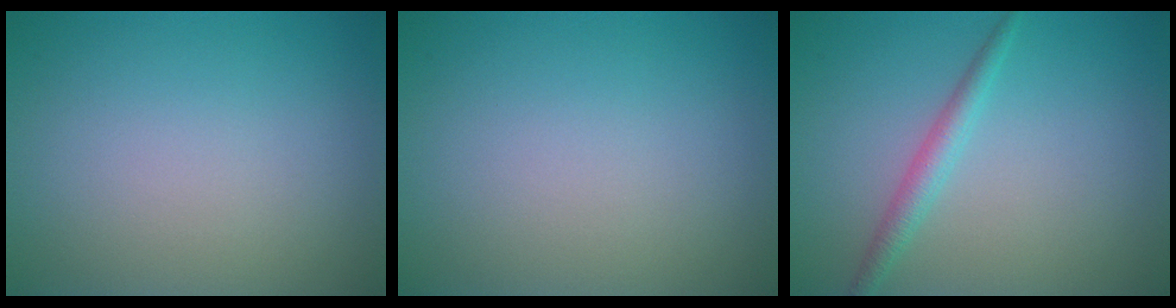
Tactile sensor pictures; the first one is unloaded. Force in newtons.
{"total": 0.0}
{"total": 2.0, "press": 2.0, "slide": 0.1}